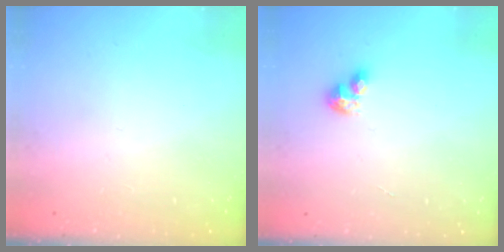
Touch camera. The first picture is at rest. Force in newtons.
{"total": 4.5, "press": 4.5, "slide": 0.4}